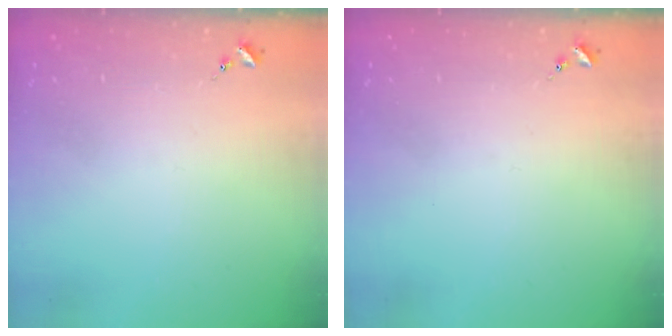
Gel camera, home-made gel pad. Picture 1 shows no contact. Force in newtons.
{"total": 0.0}